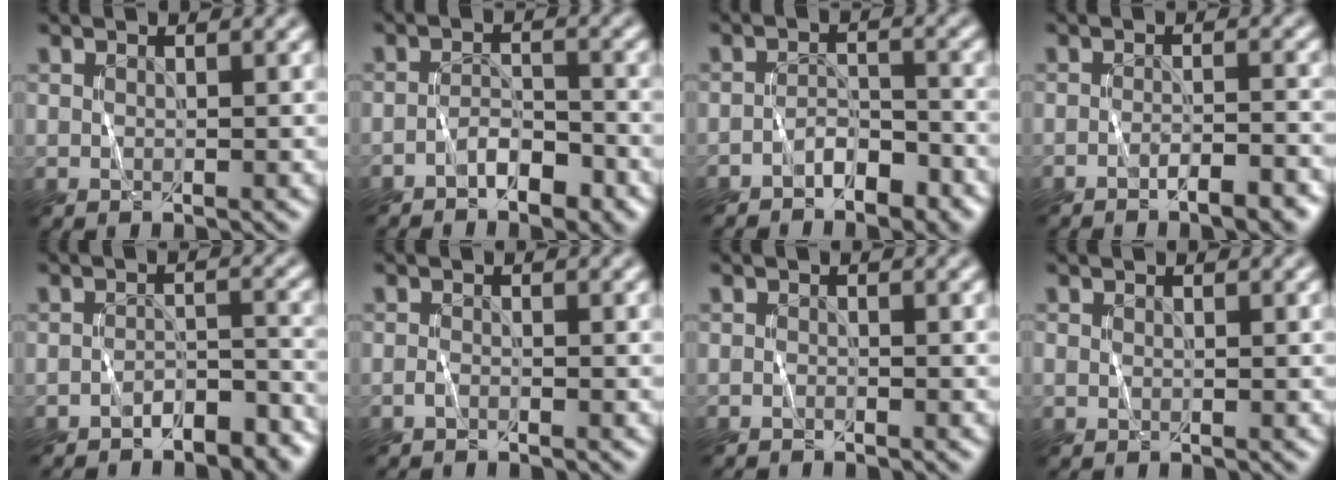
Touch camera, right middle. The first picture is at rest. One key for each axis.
{"total": 2.9, "fx": -2.2, "fy": 1.1, "fz": 1.5, "tx": -0.020, "ty": 0.007, "tz": -0.038}
{"total": 2.8, "fx": -2.3, "fy": 1.1, "fz": 1.1, "tx": -0.015, "ty": 0.010, "tz": -0.039}
{"total": 3.2, "fx": -2.3, "fy": 0.7, "fz": 2.1, "tx": -0.024, "ty": 0.007, "tz": -0.034}
{"total": 3.3, "fx": -2.9, "fy": 1.1, "fz": 1.2, "tx": -0.016, "ty": 0.008, "tz": -0.043}
{"total": 0.8, "fx": -0.8, "fy": -0.1, "fz": -0.2, "tx": 0.004, "ty": 0.001, "tz": -0.014}
{"total": 0.7, "fx": -0.5, "fy": -0.2, "fz": -0.5, "tx": 0.011, "ty": 0.000, "tz": -0.008}
{"total": 0.0}